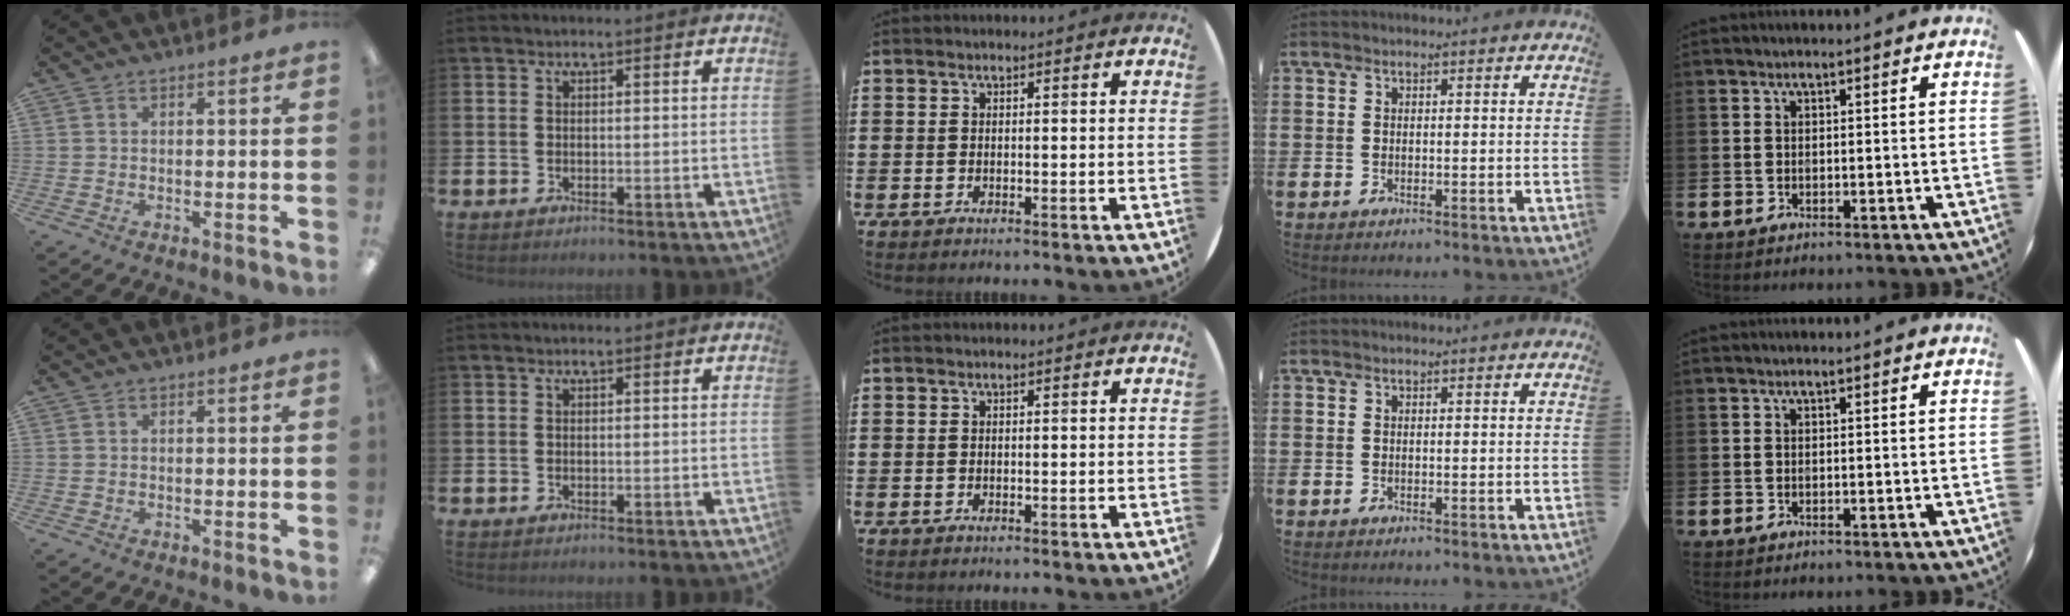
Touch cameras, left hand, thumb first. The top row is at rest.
{}